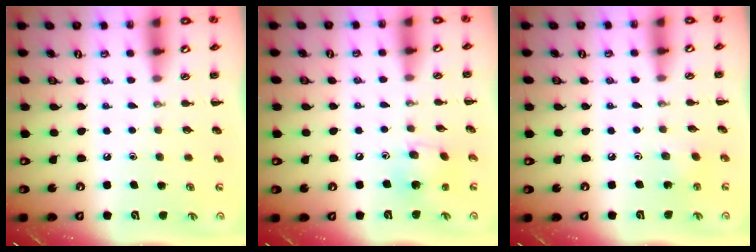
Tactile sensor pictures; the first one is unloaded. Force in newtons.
{"total": 7.2, "press": 6.9, "slide": 2.0}
{"total": 2.1, "press": 2.1, "slide": 0.5}